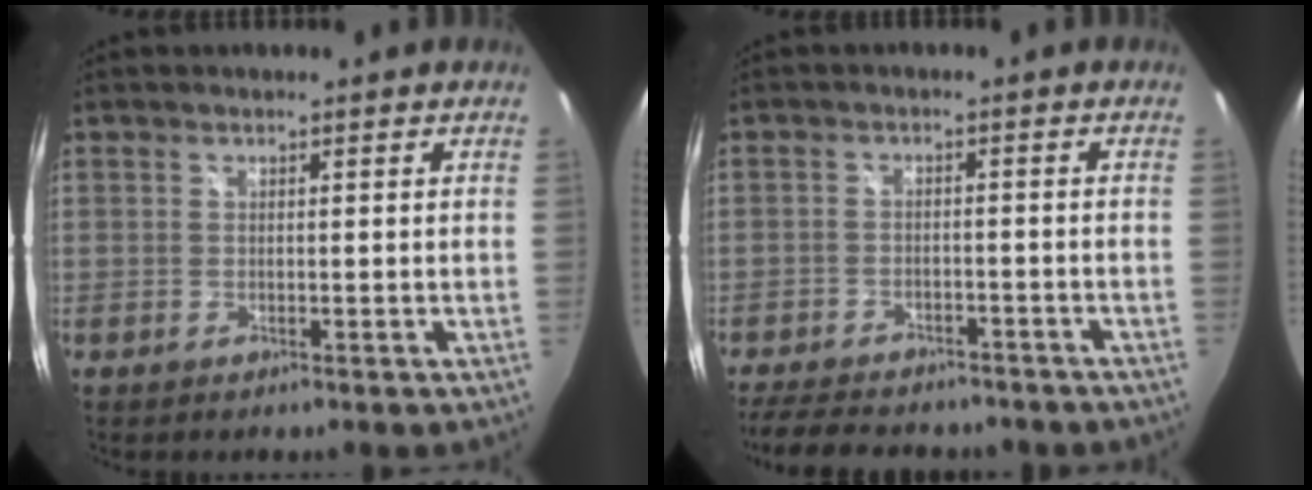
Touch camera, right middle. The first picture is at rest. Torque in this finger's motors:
{"motor_torque": [1.09, -1.05, 0.45, 0.10]}